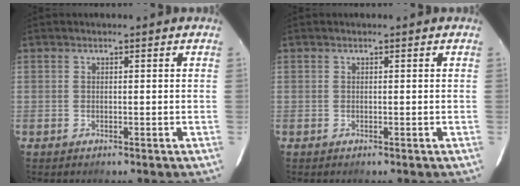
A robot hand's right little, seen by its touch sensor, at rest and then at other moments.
{"total": 0.0}